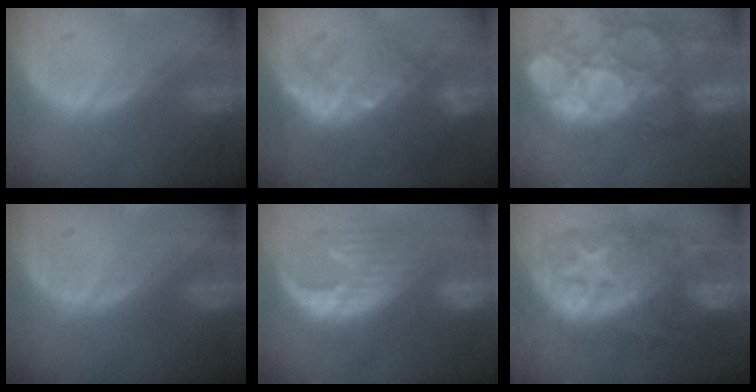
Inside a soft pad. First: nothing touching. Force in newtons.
{"total": 9.1, "press": 8.5, "slide": 3.4}
{"total": 15.0, "press": 12.6, "slide": 8.2}
{"total": 0.0}
{"total": 9.5, "press": 9.4, "slide": 1.2}
{"total": 11.5, "press": 11.5, "slide": 0.9}